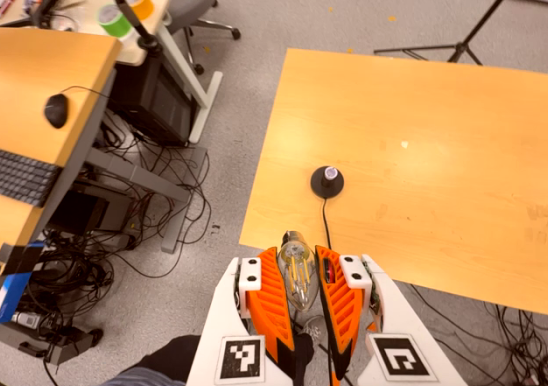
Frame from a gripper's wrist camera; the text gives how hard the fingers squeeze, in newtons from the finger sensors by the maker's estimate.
{"total": 20.0, "left": 24.0, "right": 16.0}